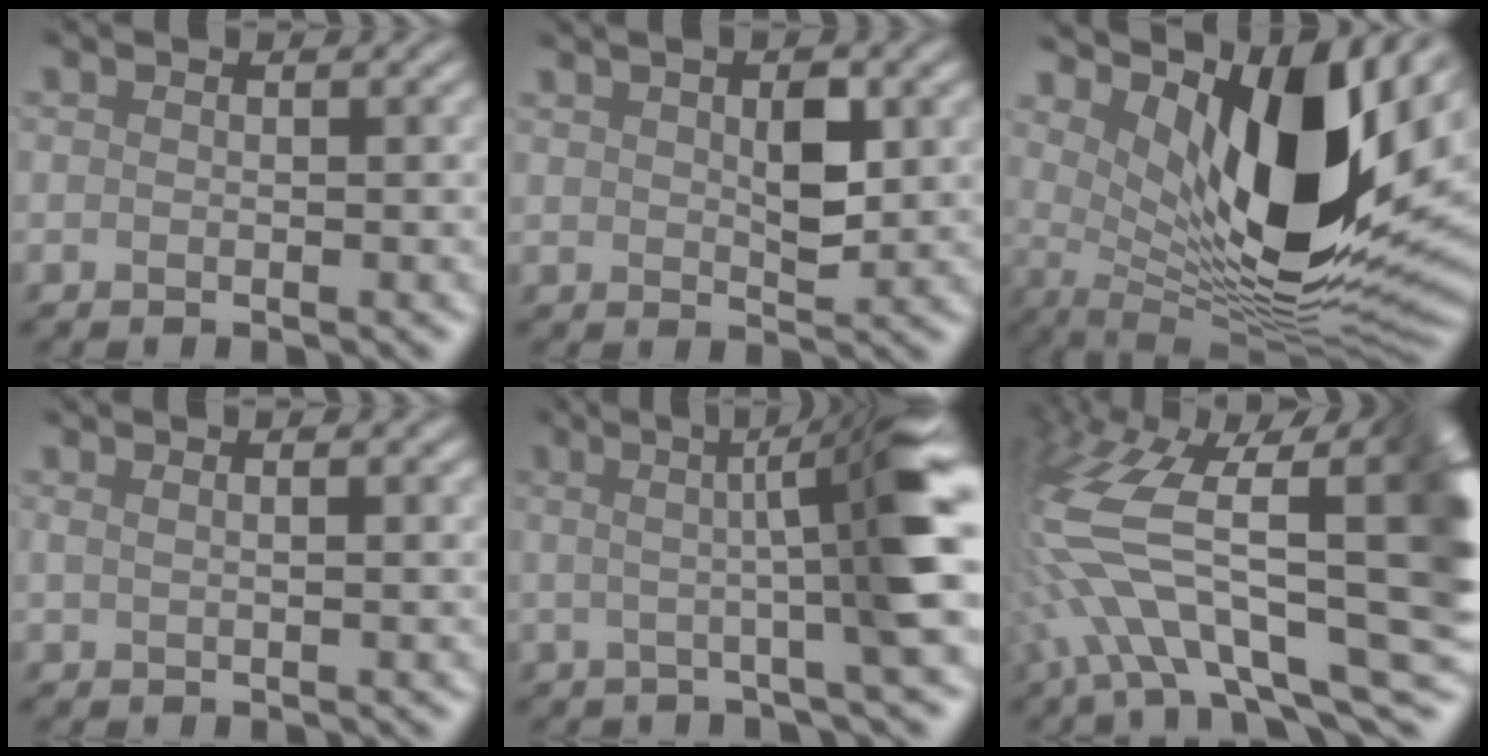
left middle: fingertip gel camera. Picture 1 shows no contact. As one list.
[{"total": 1.8, "force": [1.6, 0.1, 1.0], "torque": [-0.019, -0.003, 0.027]}, {"total": 11.7, "force": [5.0, 4.0, 9.8], "torque": [-0.148, -0.026, 0.092]}, {"total": 1.6, "force": [1.2, 0.7, 0.7], "torque": [0.016, -0.005, 0.003]}, {"total": 6.4, "force": [1.6, 0.3, 6.2], "torque": [-0.082, 0.010, 0.022]}, {"total": 13.5, "force": [-0.4, 6.0, 12.1], "torque": [-0.221, 0.016, -0.004]}]